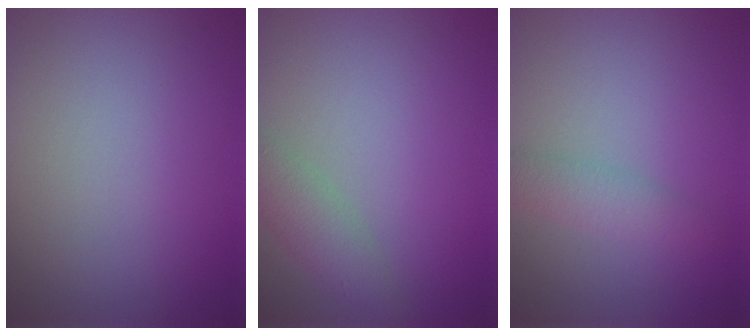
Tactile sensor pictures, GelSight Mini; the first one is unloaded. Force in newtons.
{"total": 2.5, "press": 2.5, "slide": 0.1}
{"total": 2.2, "press": 2.2, "slide": 0.0}